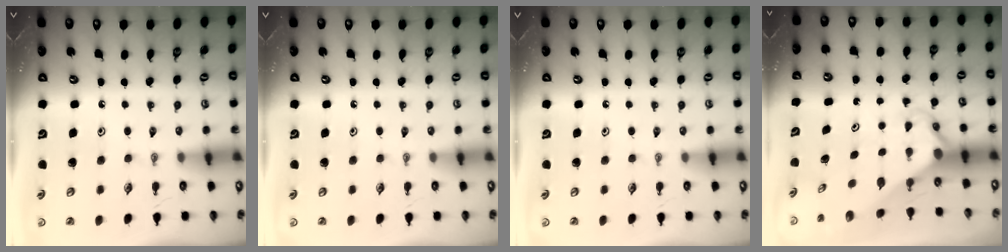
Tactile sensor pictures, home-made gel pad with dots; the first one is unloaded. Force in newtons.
{"total": 0.0}
{"total": 0.0}
{"total": 3.0, "press": 3.0, "slide": 0.2}